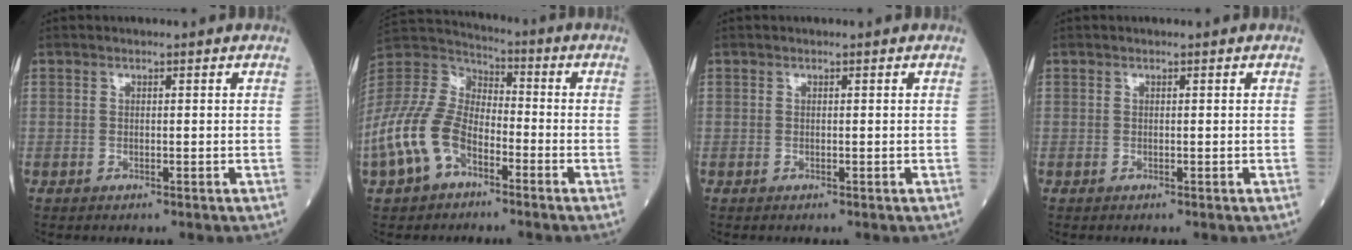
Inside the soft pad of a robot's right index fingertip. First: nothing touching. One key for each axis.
{"total": 14.6, "fx": -6.8, "fy": 8.5, "fz": 9.8, "tx": -0.236, "ty": 0.013, "tz": -0.137}
{"total": 0.0}
{"total": 0.0}